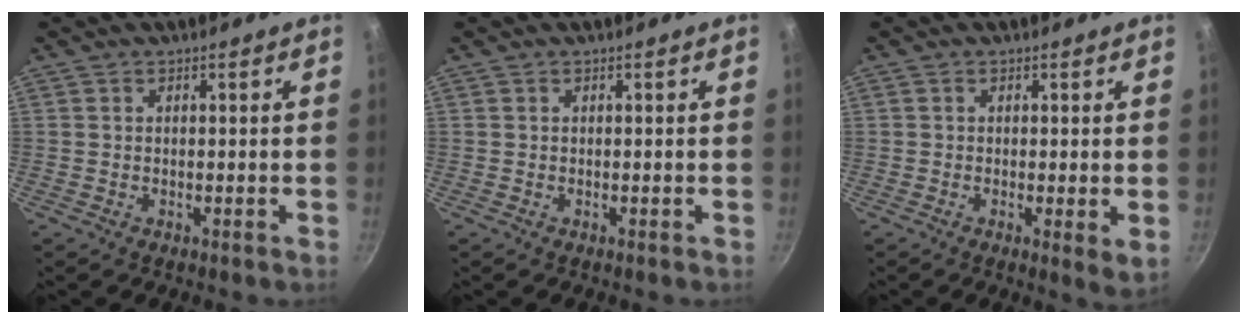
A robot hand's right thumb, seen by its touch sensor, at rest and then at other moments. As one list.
[{"total": 0.0}, {"total": 3.5, "force": [0.0, 0.8, 3.4], "torque": [-0.048, -0.012, -0.003]}]